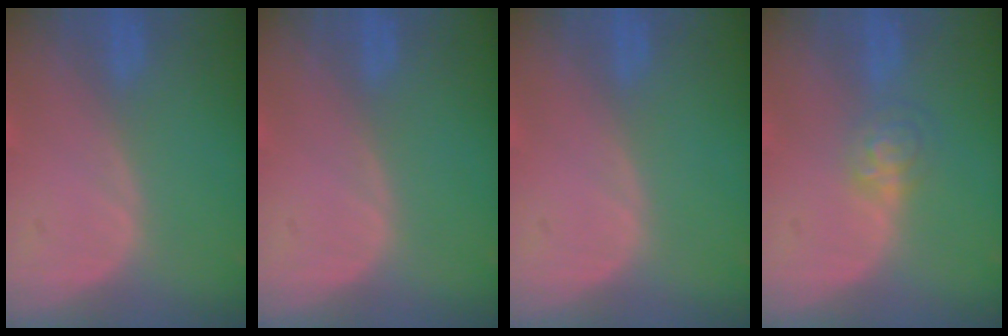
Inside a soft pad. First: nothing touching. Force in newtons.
{"total": 0.0}
{"total": 0.0}
{"total": 4.1, "press": 3.7, "slide": 1.7}